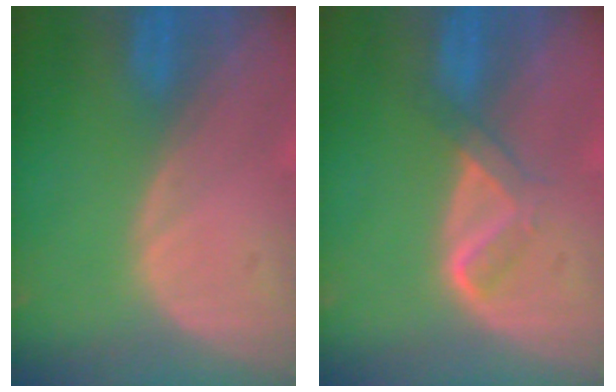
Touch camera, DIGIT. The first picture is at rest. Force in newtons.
{"total": 3.5, "press": 3.4, "slide": 0.6}